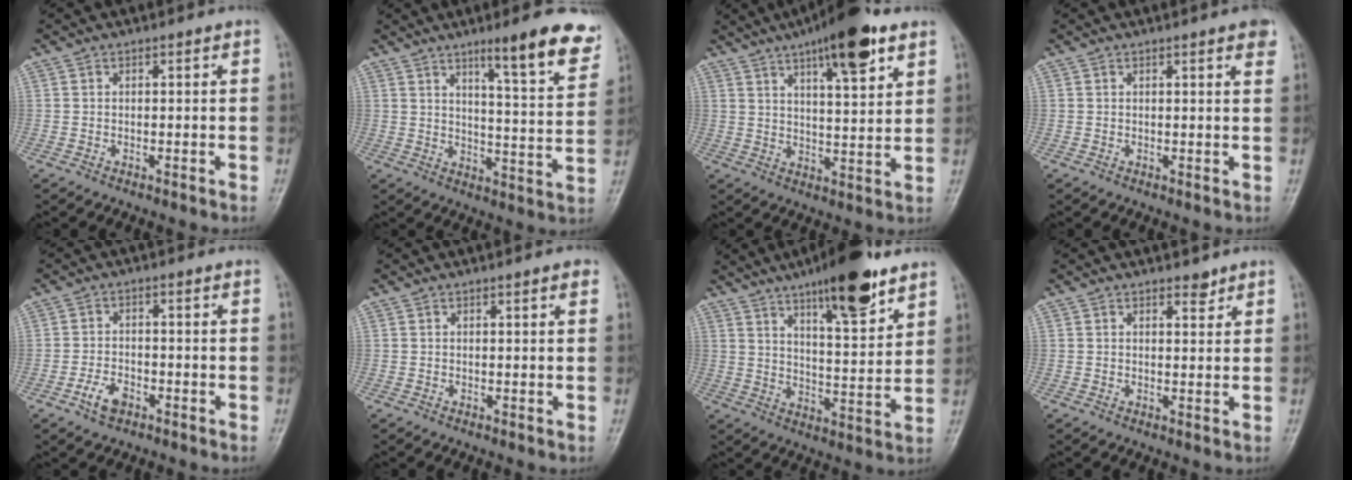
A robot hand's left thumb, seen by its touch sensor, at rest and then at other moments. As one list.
[{"total": 13.9, "force": [8.7, 2.1, 10.6], "torque": [-0.121, -0.048, 0.124]}, {"total": 14.7, "force": [8.6, 3.9, 11.2], "torque": [-0.149, -0.031, 0.129]}, {"total": 2.8, "force": [1.8, 0.4, 2.2], "torque": [-0.021, -0.003, 0.018]}, {"total": 4.1, "force": [-2.3, 2.4, 2.5], "torque": [-0.043, 0.014, -0.041]}, {"total": 1.4, "force": [0.8, 0.2, 1.1], "torque": [-0.015, -0.002, 0.009]}, {"total": 16.8, "force": [11.0, 4.2, 11.9], "torque": [-0.159, -0.060, 0.178]}, {"total": 2.0, "force": [1.6, 0.8, 0.8], "torque": [-0.001, -0.011, 0.022]}]